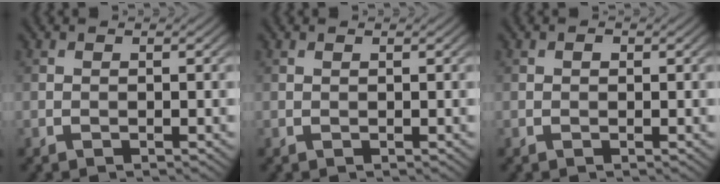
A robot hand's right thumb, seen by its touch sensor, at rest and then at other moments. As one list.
[{"total": 0.0}, {"total": 0.7, "force": [0.2, 0.5, 0.3], "torque": [-0.002, -0.003, 0.000]}]